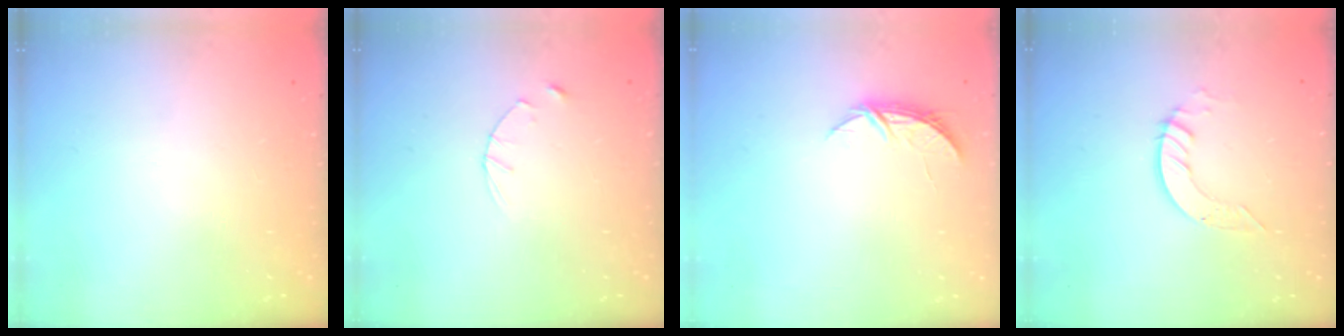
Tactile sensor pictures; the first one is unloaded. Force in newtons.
{"total": 2.8, "press": 2.8, "slide": 0.4}
{"total": 5.1, "press": 5.1, "slide": 0.6}
{"total": 4.0, "press": 4.0, "slide": 0.2}